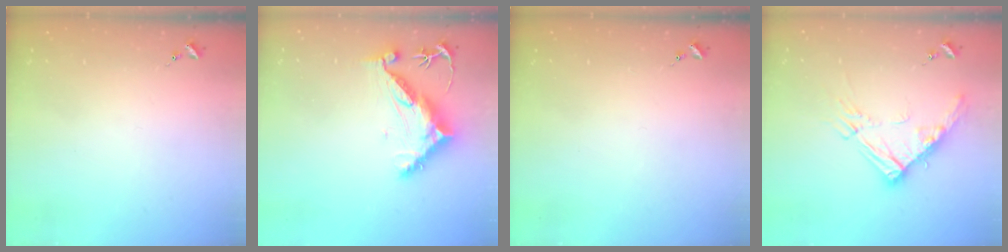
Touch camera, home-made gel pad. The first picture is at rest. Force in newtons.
{"total": 11.7, "press": 11.7, "slide": 0.9}
{"total": 0.0}
{"total": 14.3, "press": 14.2, "slide": 1.4}